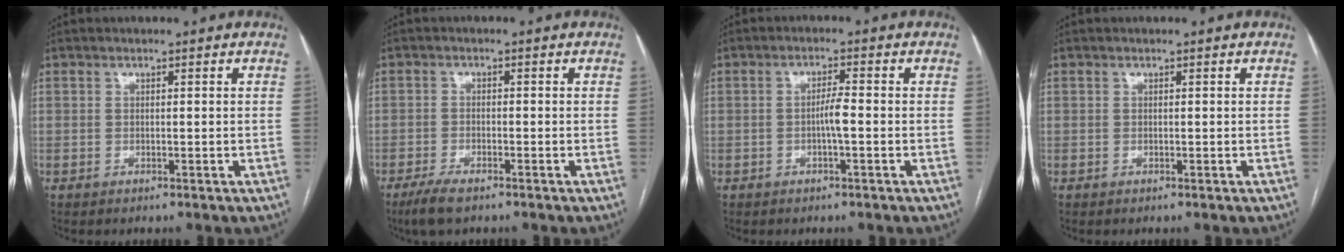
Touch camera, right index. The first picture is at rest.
{"total": 4.2, "force": [-3.1, 0.9, 2.7], "torque": [-0.059, -0.007, -0.056]}
{"total": 2.7, "force": [-0.6, 0.1, 2.6], "torque": [-0.045, 0.002, -0.012]}
{"total": 0.0}